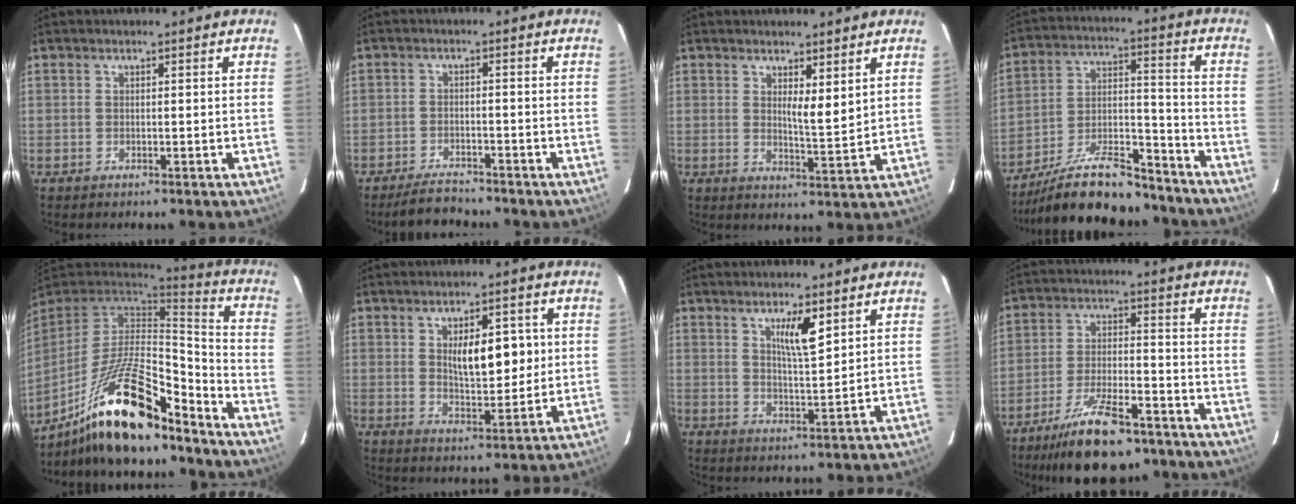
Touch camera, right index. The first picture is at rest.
{"total": 4.1, "force": [-3.9, 1.0, 0.9], "torque": [-0.020, -0.009, -0.067]}
{"total": 3.9, "force": [2.0, 0.6, 3.3], "torque": [-0.055, -0.014, 0.037]}
{"total": 16.7, "force": [-14.6, 3.4, 7.5], "torque": [-0.144, 0.012, -0.254]}
{"total": 19.9, "force": [-14.5, 4.4, 12.8], "torque": [-0.240, 0.011, -0.254]}
{"total": 8.4, "force": [1.7, 3.2, 7.5], "torque": [-0.115, 0.002, 0.035]}
{"total": 5.6, "force": [2.9, 0.6, 4.7], "torque": [-0.081, -0.006, 0.052]}
{"total": 12.9, "force": [-9.5, 3.2, 8.2], "torque": [-0.146, -0.014, -0.163]}